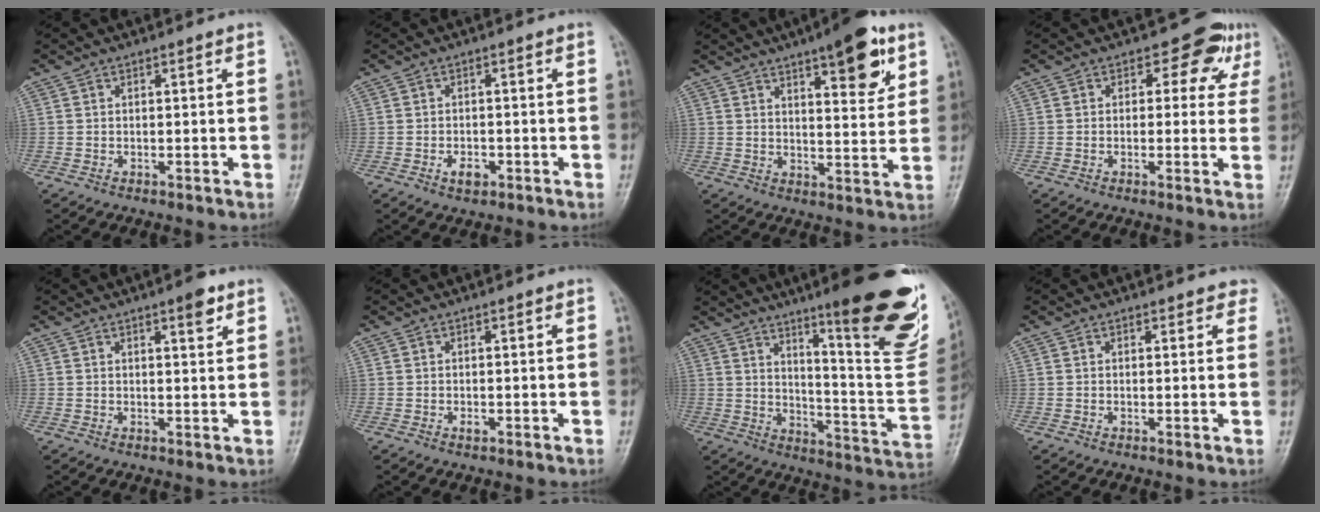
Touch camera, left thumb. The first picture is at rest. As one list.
[{"total": 2.9, "force": [-1.3, 1.8, 1.8], "torque": [-0.025, 0.003, -0.020]}, {"total": 12.2, "force": [6.7, 3.9, 9.4], "torque": [-0.104, -0.032, 0.091]}, {"total": 5.9, "force": [2.4, 4.2, 3.4], "torque": [0.005, 0.000, 0.017]}, {"total": 3.5, "force": [2.2, 1.0, 2.6], "torque": [-0.031, -0.011, 0.029]}, {"total": 1.1, "force": [-0.2, 0.7, 0.9], "torque": [-0.009, -0.001, -0.002]}, {"total": 26.9, "force": [15.2, 4.2, 21.8], "torque": [-0.264, -0.069, 0.226]}, {"total": 2.3, "force": [1.8, 1.3, 0.7], "torque": [0.021, -0.004, 0.010]}]